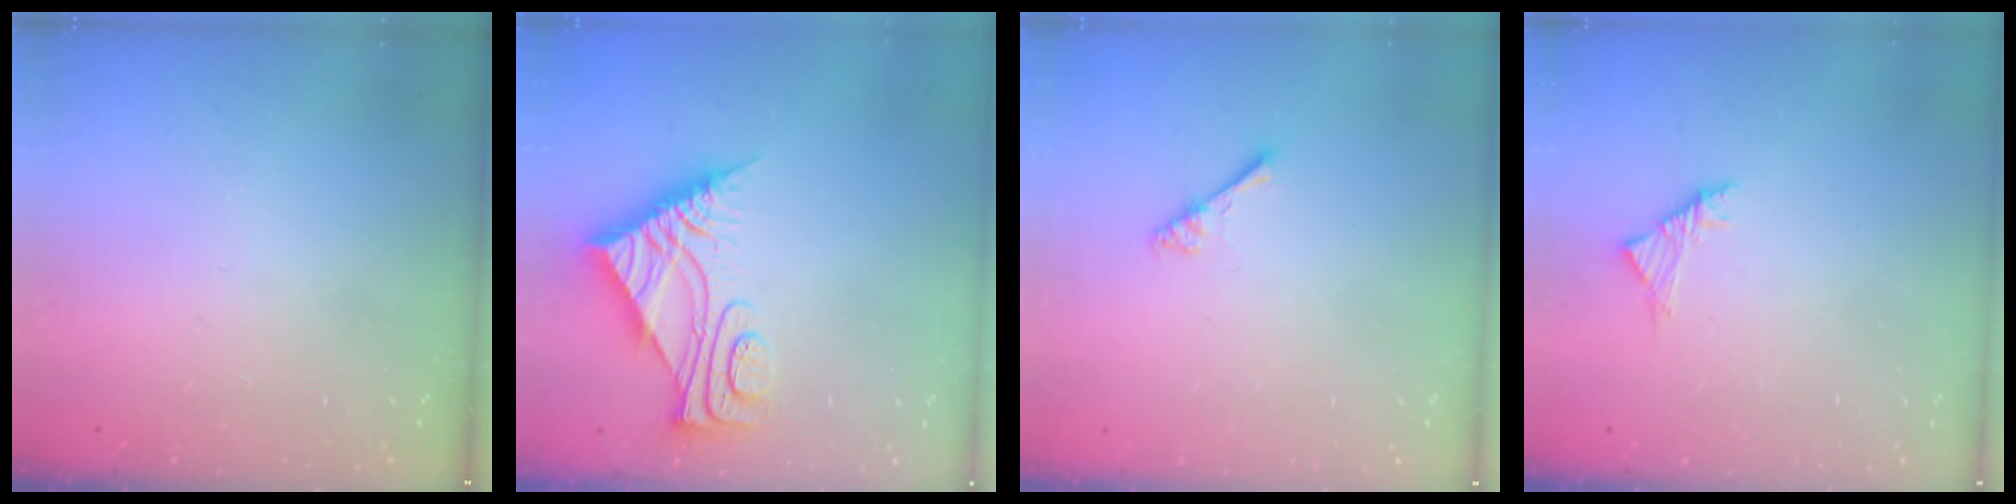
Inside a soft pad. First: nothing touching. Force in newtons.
{"total": 8.3, "press": 8.3, "slide": 0.5}
{"total": 2.4, "press": 2.4, "slide": 0.4}
{"total": 2.8, "press": 2.6, "slide": 0.8}